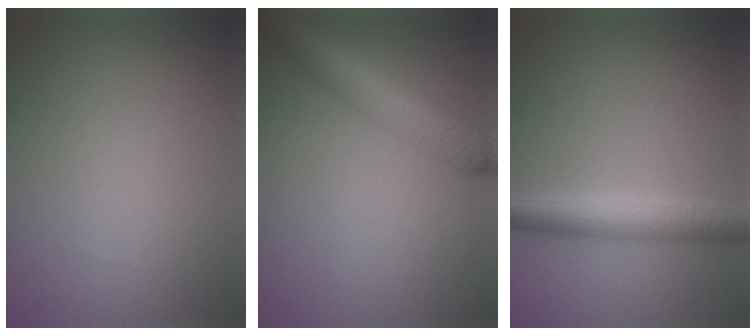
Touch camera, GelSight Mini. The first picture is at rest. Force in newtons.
{"total": 6.2, "press": 6.2, "slide": 0.3}
{"total": 4.7, "press": 4.7, "slide": 0.1}